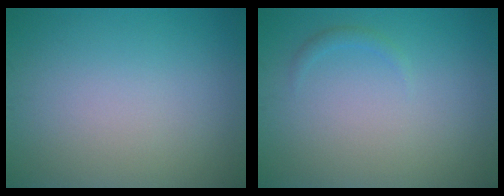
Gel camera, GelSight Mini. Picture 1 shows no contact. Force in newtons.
{"total": 0.8, "press": 0.8, "slide": 0.1}